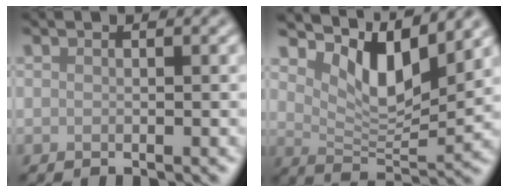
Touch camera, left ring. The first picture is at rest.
{"total": 6.8, "force": [4.0, 2.7, 4.9], "torque": [-0.088, -0.008, 0.067]}